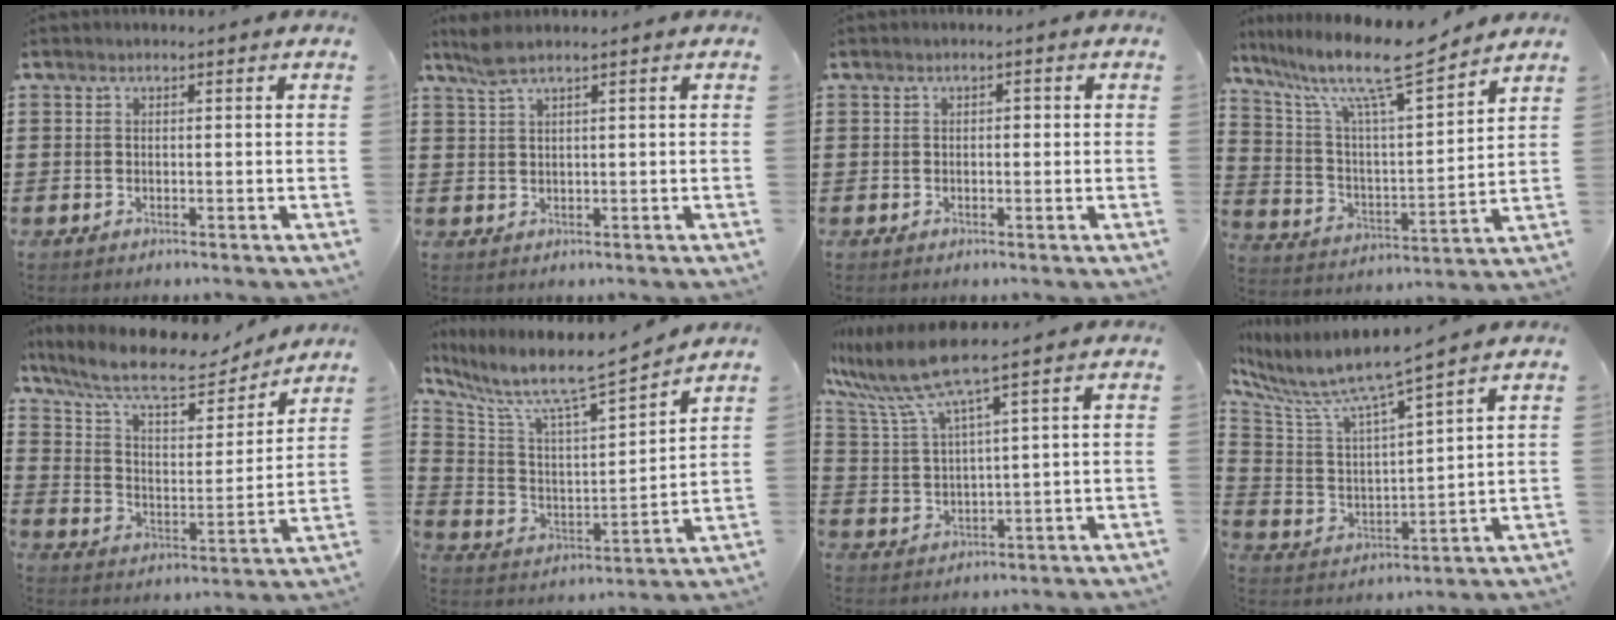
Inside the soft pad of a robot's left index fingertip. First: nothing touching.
{"total": 2.5, "force": [1.6, 0.2, 1.9], "torque": [-0.041, 0.000, 0.030]}
{"total": 0.8, "force": [-0.1, 0.5, 0.7], "torque": [-0.014, 0.002, -0.003]}
{"total": 12.8, "force": [10.1, 1.6, 7.8], "torque": [-0.180, -0.054, 0.168]}
{"total": 10.8, "force": [8.9, 2.3, 5.7], "torque": [-0.144, -0.042, 0.153]}
{"total": 8.8, "force": [7.3, 1.1, 4.7], "torque": [-0.124, -0.054, 0.117]}
{"total": 7.3, "force": [5.6, -0.5, 4.8], "torque": [-0.129, -0.033, 0.092]}
{"total": 7.0, "force": [6.2, 0.1, 3.3], "torque": [-0.096, -0.048, 0.098]}